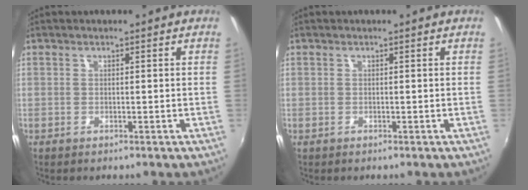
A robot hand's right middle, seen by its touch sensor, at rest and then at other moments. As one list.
[{"total": 0.0}]